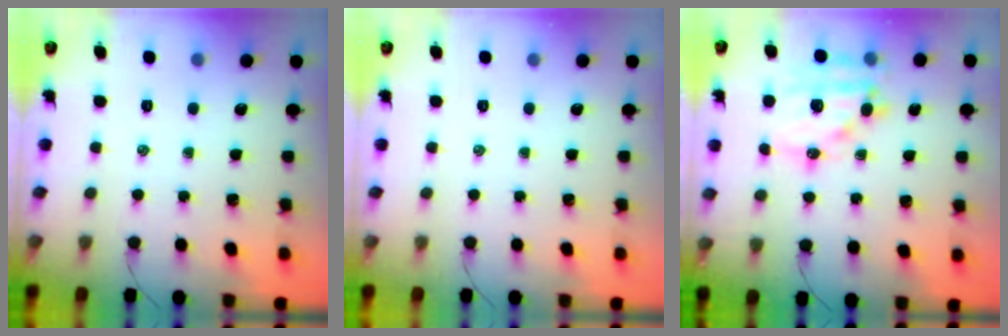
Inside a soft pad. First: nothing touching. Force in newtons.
{"total": 0.0}
{"total": 15.8, "press": 15.4, "slide": 3.4}